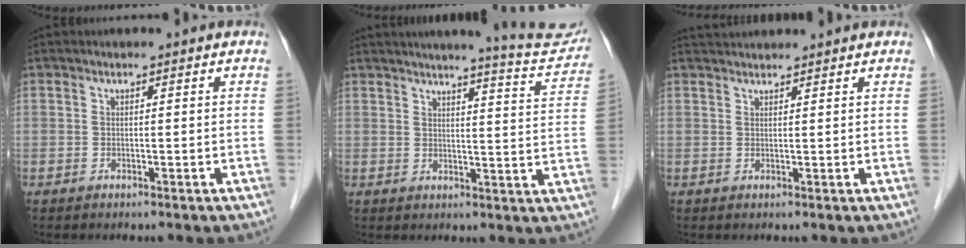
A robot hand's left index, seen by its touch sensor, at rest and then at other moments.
{"total": 11.3, "force": [10.6, -0.1, 3.8], "torque": [-0.043, -0.031, 0.113]}
{"total": 3.7, "force": [3.6, 0.1, 0.7], "torque": [-0.012, 0.035, 0.063]}